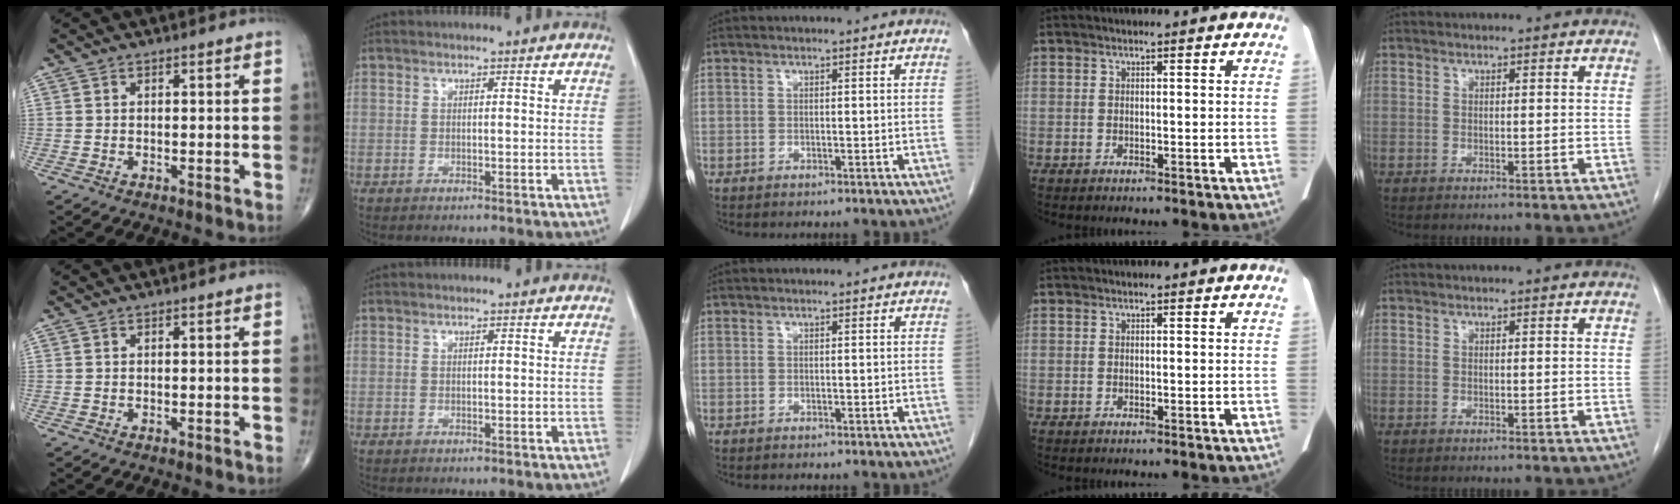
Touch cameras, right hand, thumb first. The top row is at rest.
{}